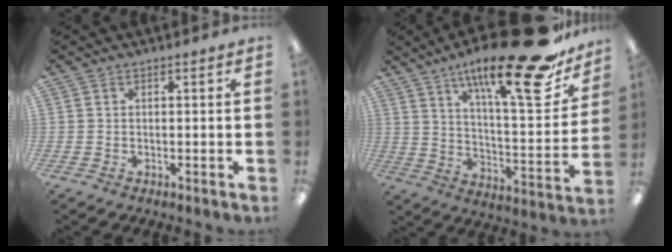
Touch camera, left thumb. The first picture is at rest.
{"total": 24.9, "force": [16.7, 5.7, 17.5], "torque": [-0.261, -0.115, 0.261]}